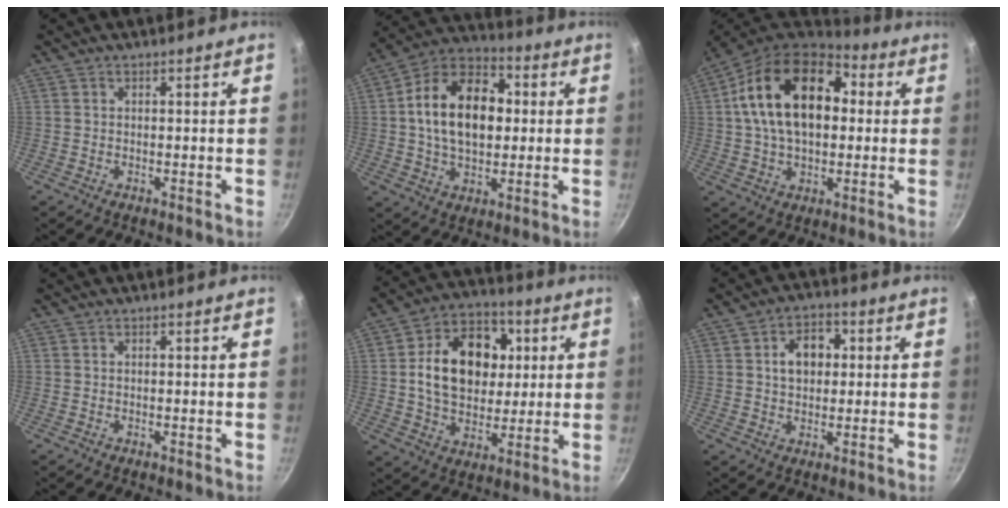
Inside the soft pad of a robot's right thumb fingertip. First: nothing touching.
{"total": 18.2, "force": [1.7, 11.9, 13.6], "torque": [-0.194, 0.024, 0.014]}
{"total": 20.7, "force": [3.5, 13.3, 15.5], "torque": [-0.240, 0.026, 0.043]}
{"total": 0.0}
{"total": 18.3, "force": [2.9, 13.4, 12.1], "torque": [-0.157, 0.012, 0.041]}
{"total": 8.9, "force": [1.5, 6.6, 5.7], "torque": [-0.051, 0.011, 0.017]}